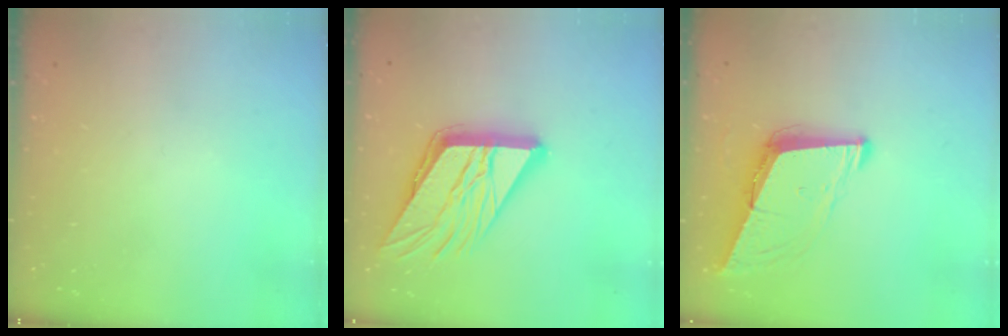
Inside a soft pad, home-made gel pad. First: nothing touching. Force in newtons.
{"total": 15.8, "press": 15.7, "slide": 1.5}
{"total": 8.9, "press": 8.2, "slide": 3.6}